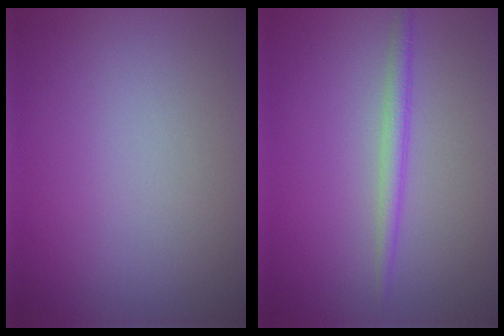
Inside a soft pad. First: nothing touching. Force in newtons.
{"total": 1.6, "press": 1.6, "slide": 0.1}